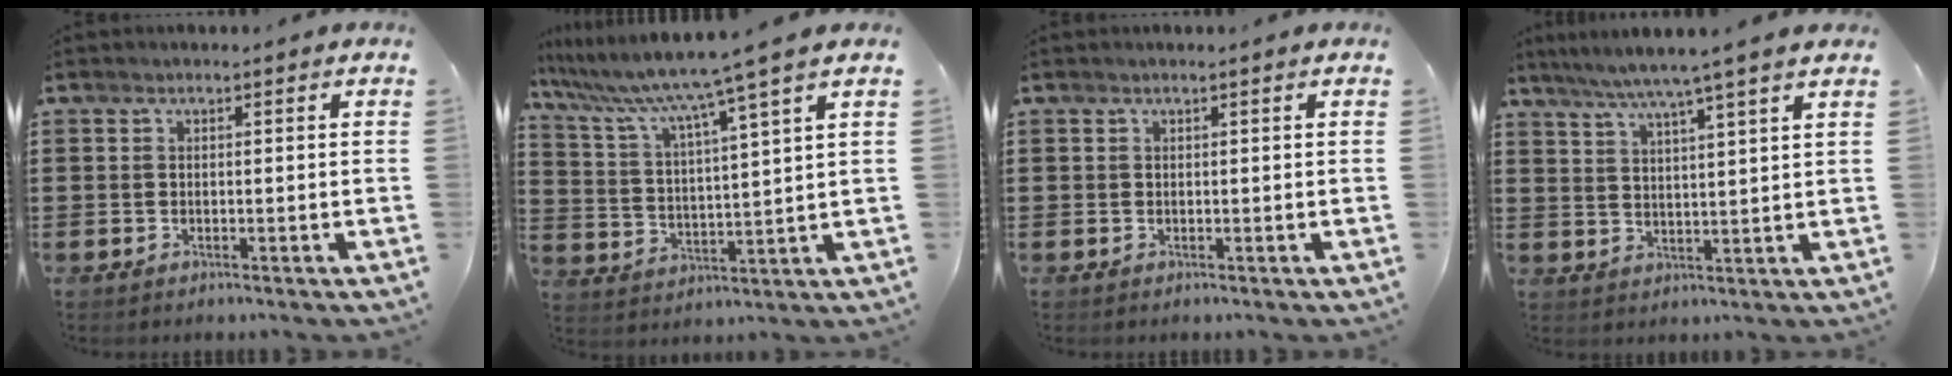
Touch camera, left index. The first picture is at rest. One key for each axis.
{"total": 8.2, "fx": 6.7, "fy": -1.2, "fz": 4.6, "tx": -0.118, "ty": -0.049, "tz": 0.104}
{"total": 0.0}
{"total": 5.6, "fx": 4.6, "fy": -0.9, "fz": 3.0, "tx": -0.073, "ty": -0.022, "tz": 0.077}